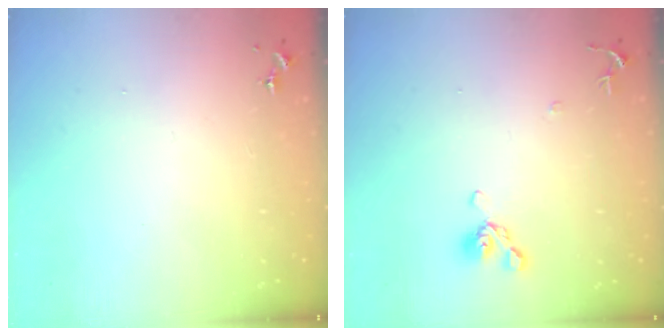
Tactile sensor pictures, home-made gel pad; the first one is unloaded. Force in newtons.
{"total": 8.7, "press": 8.5, "slide": 1.8}